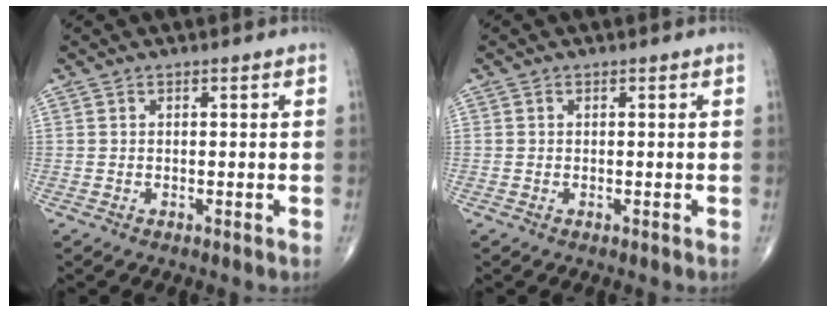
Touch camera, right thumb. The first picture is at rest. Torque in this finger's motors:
{"motor_torque": [-0.01, -0.15, -0.17, -0.11, -0.04]}